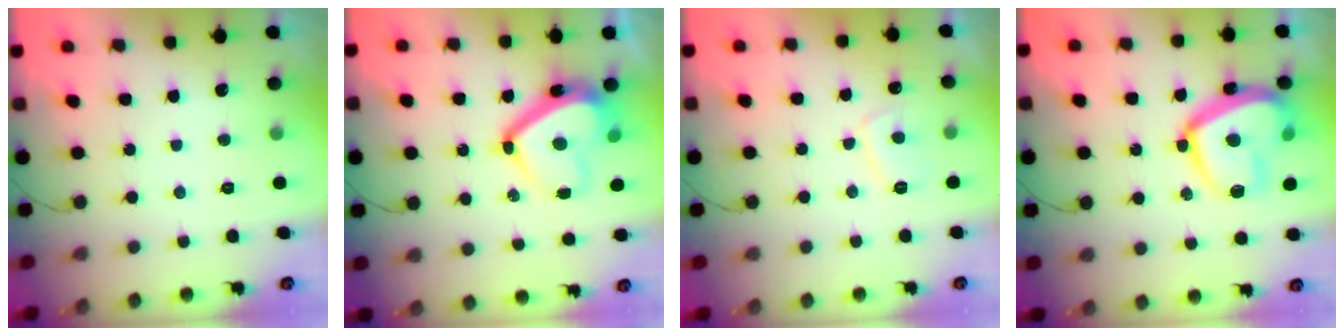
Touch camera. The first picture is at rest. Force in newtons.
{"total": 15.2, "press": 15.1, "slide": 1.9}
{"total": 3.9, "press": 3.8, "slide": 0.8}
{"total": 18.7, "press": 18.6, "slide": 2.1}